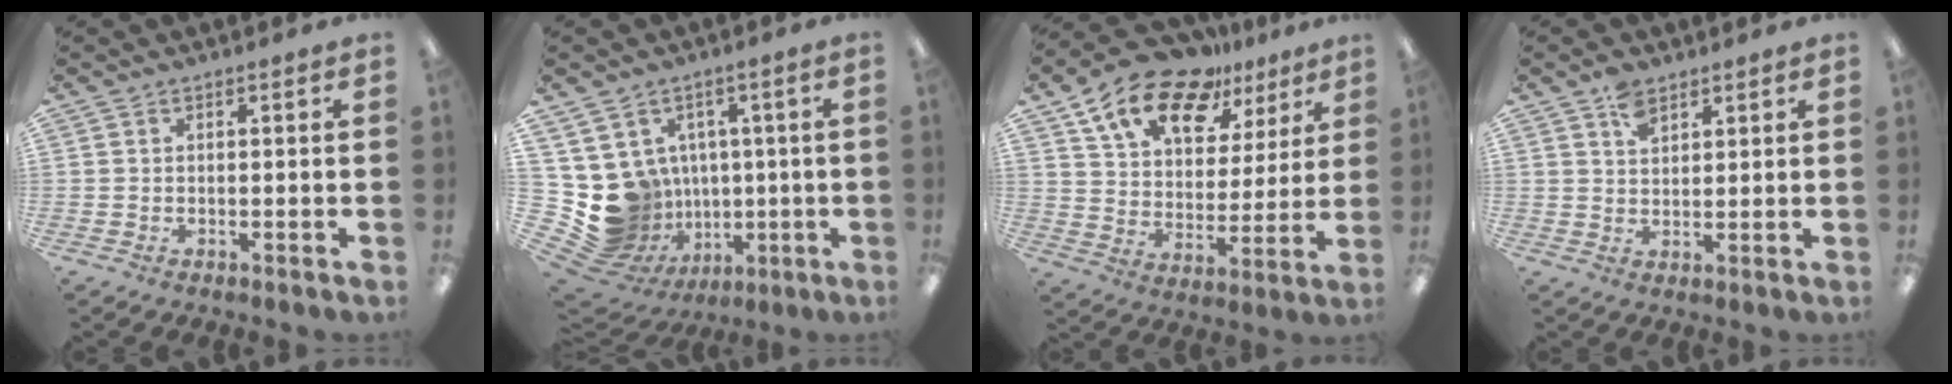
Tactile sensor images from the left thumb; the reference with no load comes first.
{"total": 11.9, "force": [-0.8, 11.4, 3.2], "torque": [-0.099, -0.025, 0.014]}
{"total": 16.9, "force": [11.8, 8.7, 8.4], "torque": [-0.148, -0.066, 0.211]}
{"total": 4.5, "force": [3.0, 2.6, 2.1], "torque": [-0.032, -0.009, 0.055]}